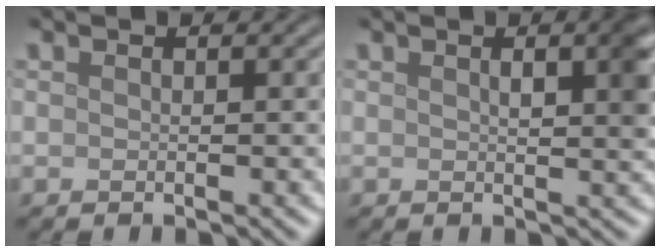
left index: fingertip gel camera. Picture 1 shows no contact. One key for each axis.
{"total": 3.3, "fx": 1.0, "fy": 1.0, "fz": 3.0, "tx": -0.034, "ty": 0.007, "tz": 0.012}